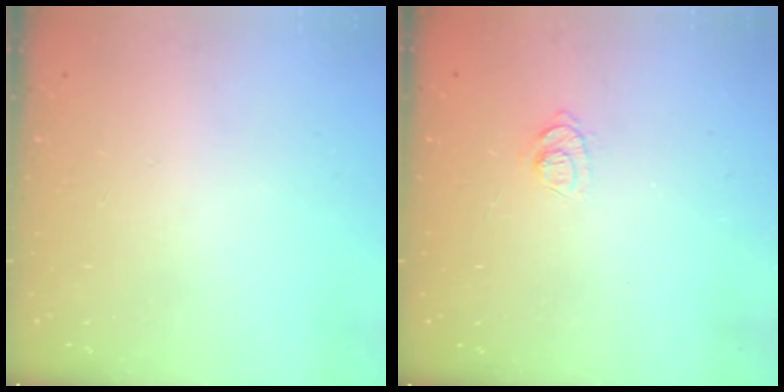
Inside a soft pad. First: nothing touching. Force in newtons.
{"total": 7.2, "press": 7.1, "slide": 1.3}